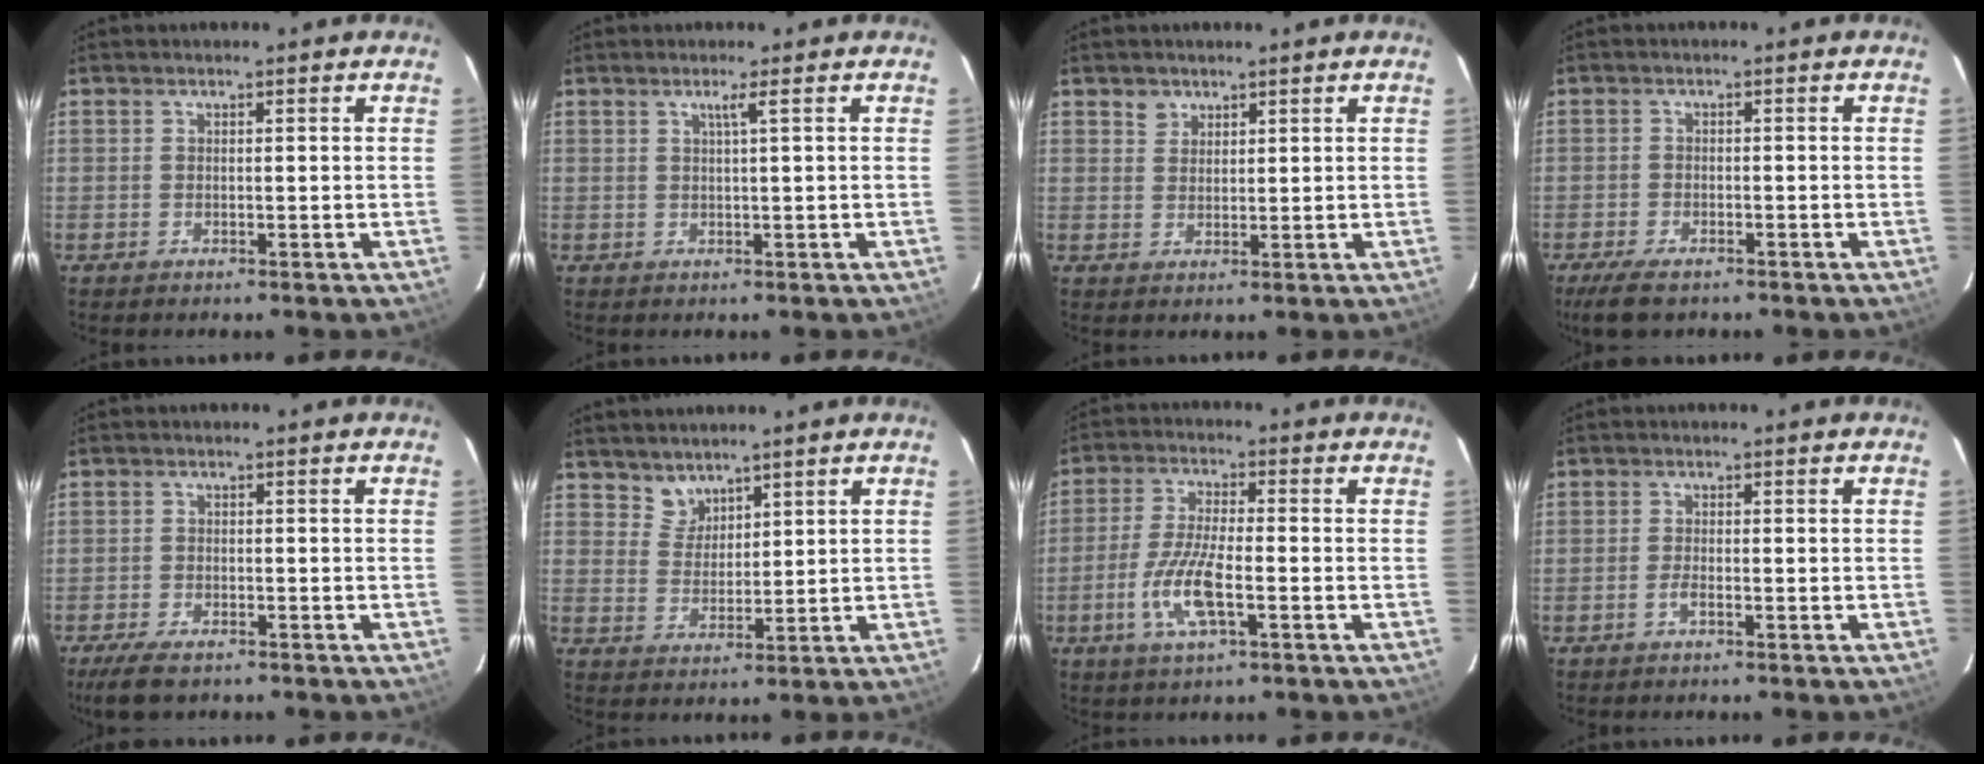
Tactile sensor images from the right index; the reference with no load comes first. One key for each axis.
{"total": 1.4, "fx": 0.6, "fy": -0.6, "fz": 1.2, "tx": -0.017, "ty": -0.003, "tz": 0.009}
{"total": 2.4, "fx": 1.6, "fy": 1.8, "fz": 0.2, "tx": 0.006, "ty": 0.010, "tz": 0.028}
{"total": 5.5, "fx": -4.1, "fy": 2.1, "fz": 3.1, "tx": -0.079, "ty": -0.015, "tz": -0.074}
{"total": 5.6, "fx": -4.2, "fy": 2.0, "fz": 3.1, "tx": -0.079, "ty": -0.015, "tz": -0.076}
{"total": 4.1, "fx": 3.4, "fy": 2.2, "fz": 0.0, "tx": 0.006, "ty": 0.006, "tz": 0.068}
{"total": 9.2, "fx": -3.4, "fy": 2.2, "fz": 8.3, "tx": -0.175, "ty": -0.006, "tz": -0.068}
{"total": 1.4, "fx": -0.9, "fy": 0.3, "fz": 1.1, "tx": -0.026, "ty": -0.001, "tz": -0.017}